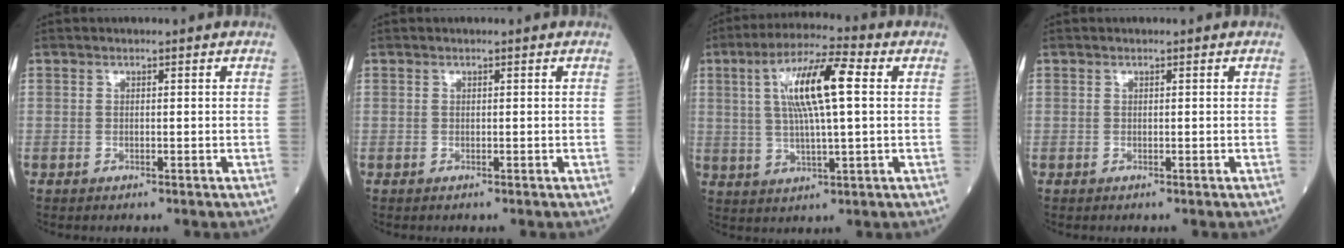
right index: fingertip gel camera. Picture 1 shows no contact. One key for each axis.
{"total": 0.0}
{"total": 11.8, "fx": 2.7, "fy": 1.6, "fz": 11.4, "tx": -0.216, "ty": 0.016, "tz": 0.046}
{"total": 0.0}